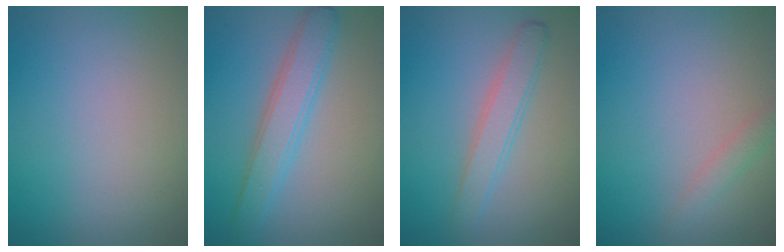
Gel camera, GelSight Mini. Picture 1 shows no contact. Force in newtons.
{"total": 3.7, "press": 3.7, "slide": 0.1}
{"total": 2.6, "press": 2.6, "slide": 0.2}
{"total": 1.3, "press": 1.3, "slide": 0.1}